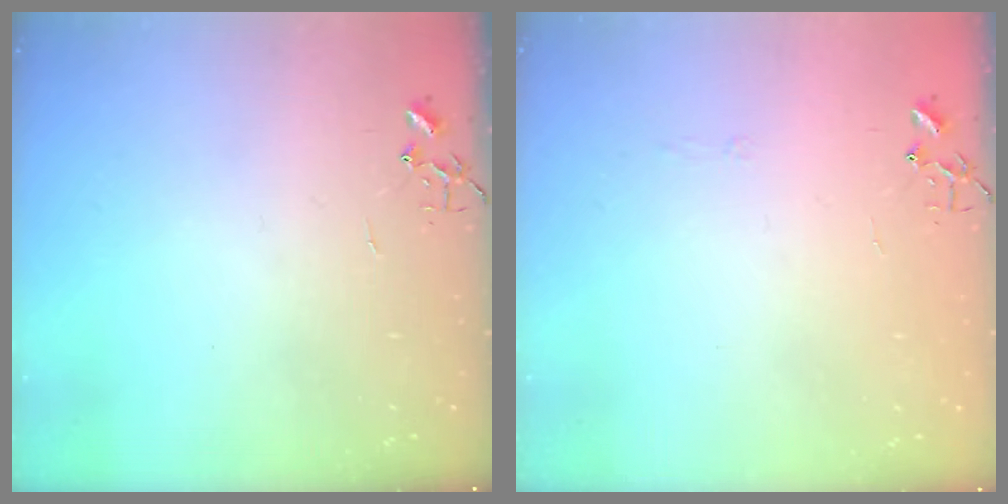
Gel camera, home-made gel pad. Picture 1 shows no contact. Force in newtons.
{"total": 2.6, "press": 2.6, "slide": 0.5}